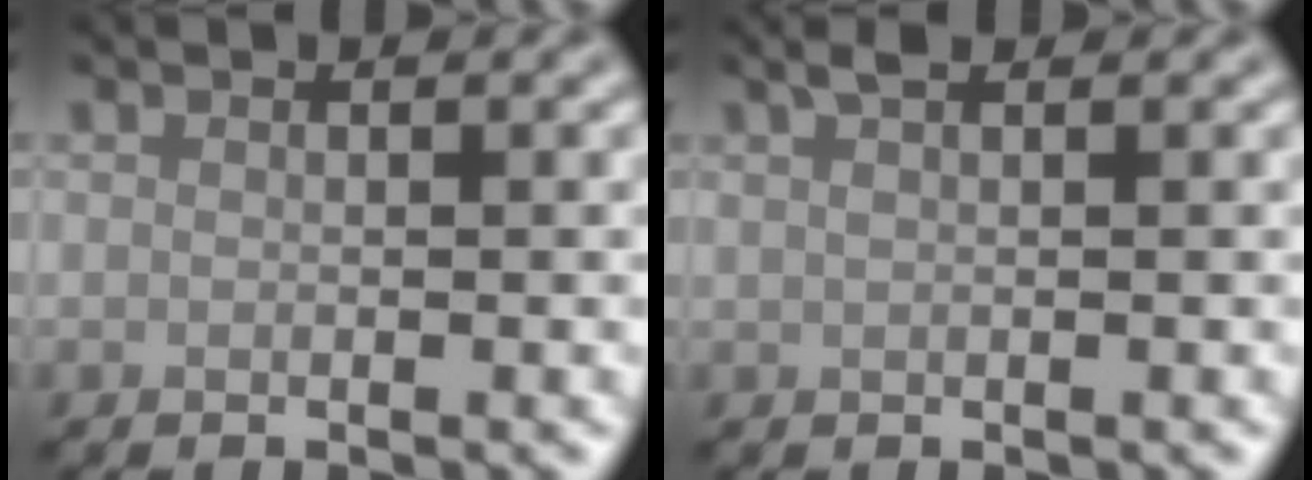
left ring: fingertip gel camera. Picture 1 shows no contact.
{"total": 2.0, "force": [1.3, 0.6, 1.4], "torque": [-0.021, 0.006, 0.014]}